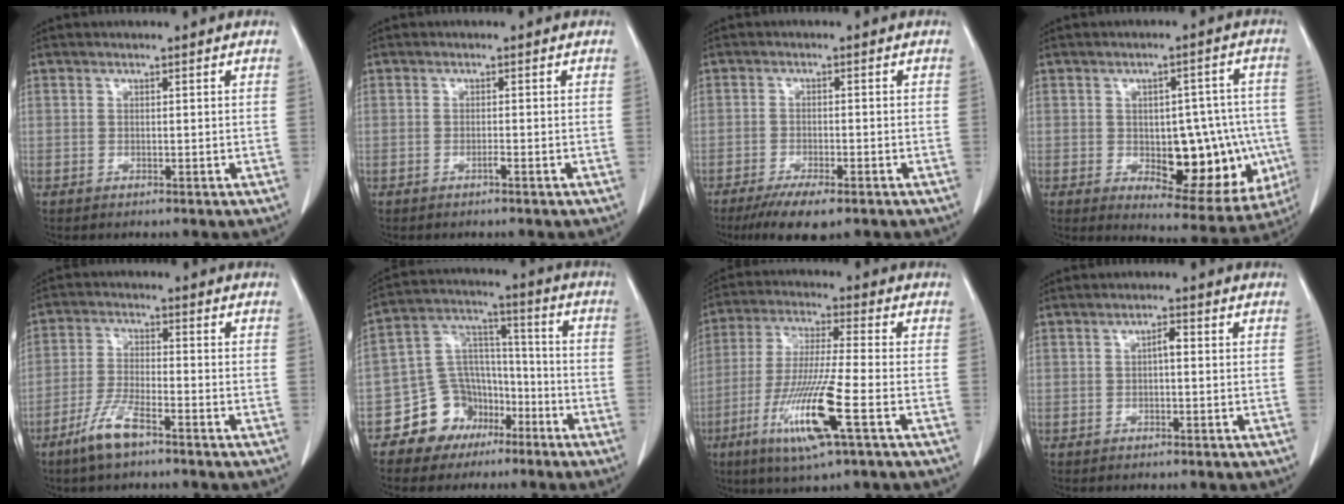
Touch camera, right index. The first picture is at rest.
{"total": 0.7, "force": [-0.4, 0.0, 0.6], "torque": [-0.012, 0.000, -0.007]}
{"total": 6.4, "force": [-4.5, 1.3, 4.4], "torque": [-0.071, -0.014, -0.070]}
{"total": 15.8, "force": [-2.9, 7.1, 13.8], "torque": [-0.142, 0.022, -0.013]}
{"total": 6.5, "force": [-4.5, 1.1, 4.6], "torque": [-0.102, -0.008, -0.089]}
{"total": 11.0, "force": [-6.3, 8.5, 3.1], "torque": [-0.056, 0.055, -0.102]}
{"total": 13.6, "force": [-5.4, 0.1, 12.5], "torque": [-0.255, -0.027, -0.102]}
{"total": 1.6, "force": [0.0, 0.5, 1.6], "torque": [-0.026, 0.004, -0.001]}